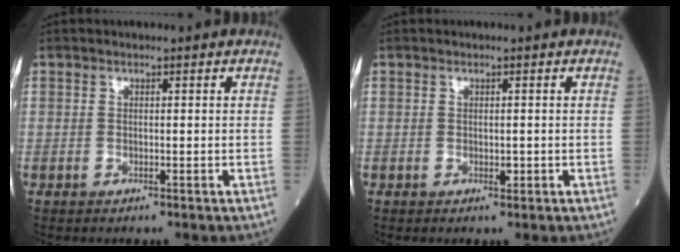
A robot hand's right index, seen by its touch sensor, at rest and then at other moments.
{"total": 0.8, "force": [-0.2, 0.4, 0.6], "torque": [-0.008, -0.001, -0.002]}